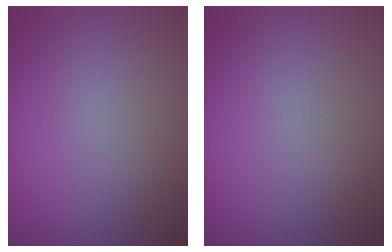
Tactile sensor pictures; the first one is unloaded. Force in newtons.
{"total": 0.0}